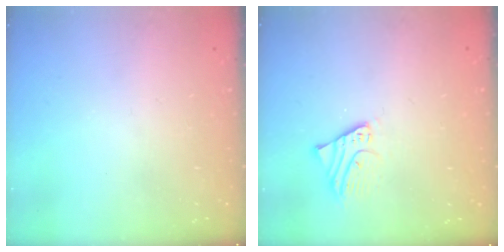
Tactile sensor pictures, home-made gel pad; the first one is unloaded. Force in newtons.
{"total": 1.8, "press": 1.8, "slide": 0.1}